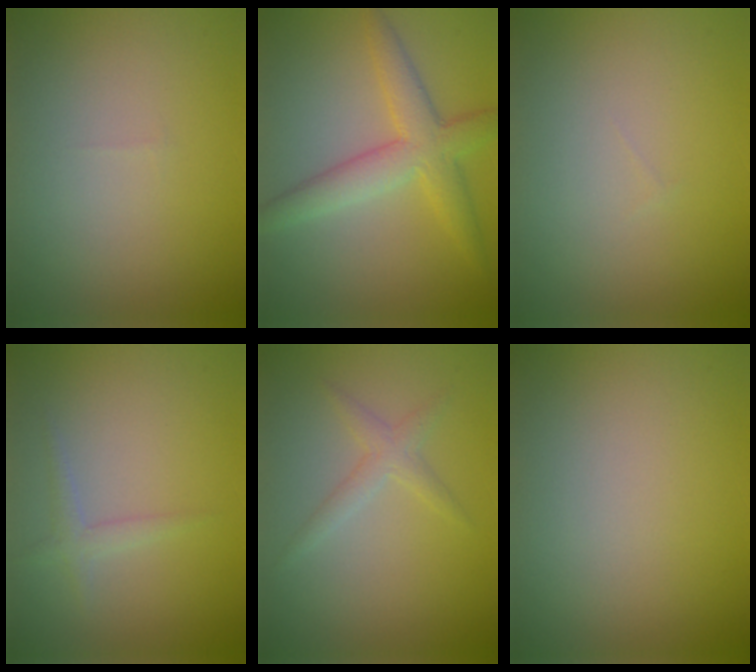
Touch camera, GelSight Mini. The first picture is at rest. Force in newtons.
{"total": 5.0, "press": 5.0, "slide": 0.1}
{"total": 0.0}
{"total": 1.4, "press": 1.4, "slide": 0.0}
{"total": 1.7, "press": 1.7, "slide": 0.0}
{"total": 0.0}